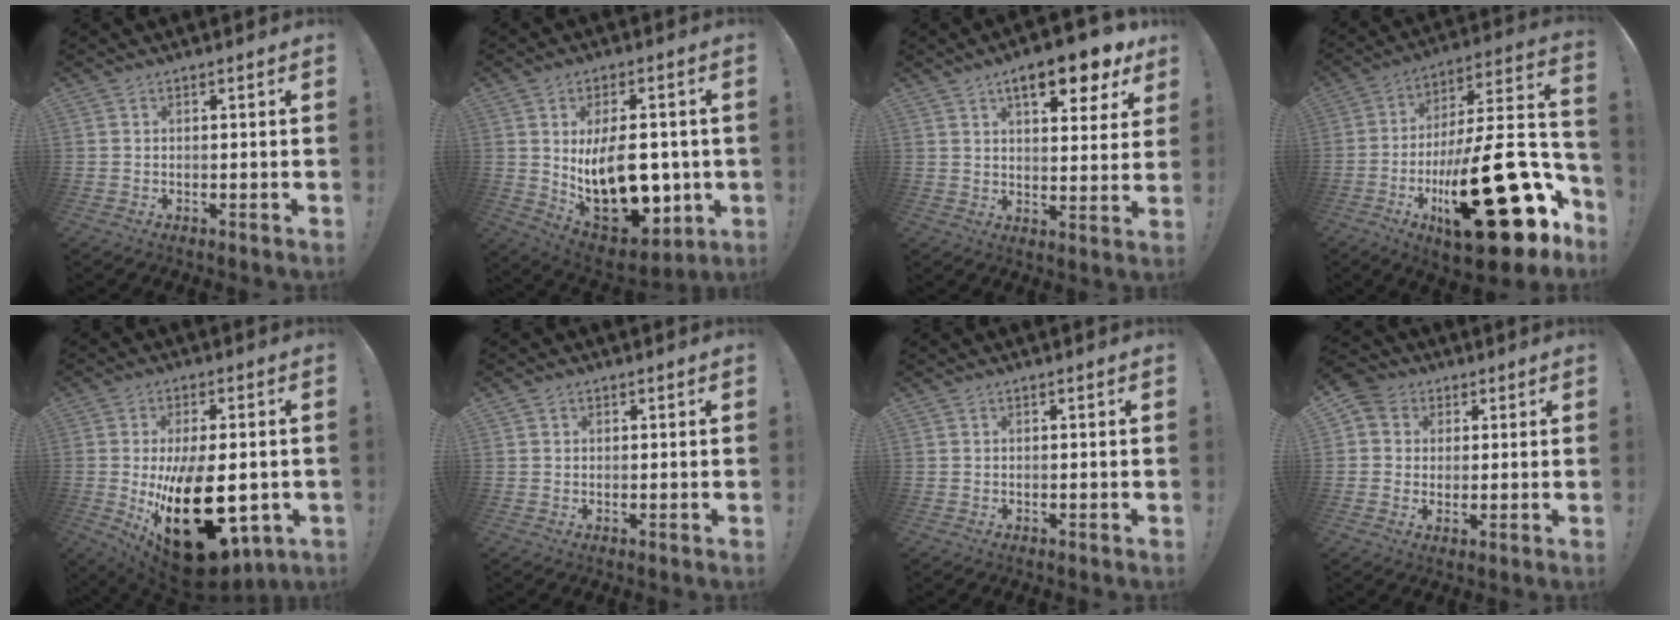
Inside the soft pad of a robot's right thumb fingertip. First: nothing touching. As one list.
[{"total": 20.0, "force": [-0.5, 11.8, 16.1], "torque": [-0.261, -0.016, 0.009]}, {"total": 12.2, "force": [7.4, 3.7, 9.0], "torque": [-0.122, -0.041, 0.117]}, {"total": 35.8, "force": [-11.9, 11.9, 31.6], "torque": [-0.468, 0.036, -0.166]}, {"total": 26.1, "force": [-3.8, 12.7, 22.5], "torque": [-0.366, -0.003, -0.037]}, {"total": 1.0, "force": [0.5, 0.8, 0.0], "torque": [0.008, -0.002, 0.008]}, {"total": 0.0}, {"total": 5.7, "force": [1.2, 5.3, 1.6], "torque": [-0.017, 0.000, 0.025]}]